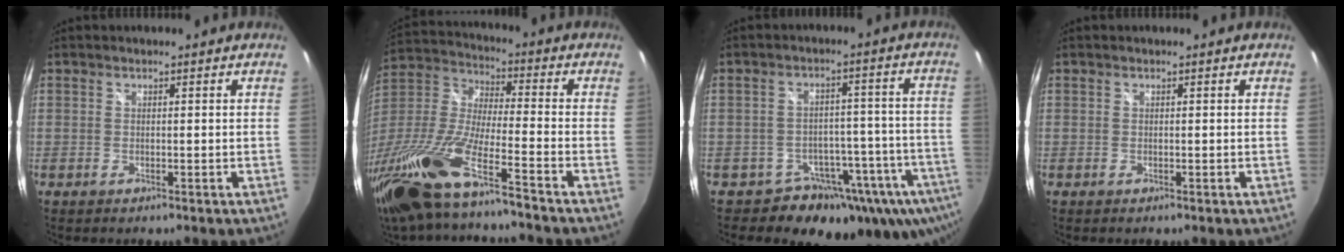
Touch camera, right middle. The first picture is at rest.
{"total": 21.1, "force": [-14.6, 1.8, 15.2], "torque": [-0.313, -0.048, -0.283]}
{"total": 17.7, "force": [-12.4, 10.5, 7.0], "torque": [-0.098, 0.017, -0.155]}
{"total": 0.0}